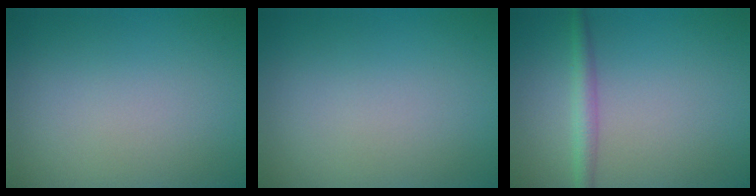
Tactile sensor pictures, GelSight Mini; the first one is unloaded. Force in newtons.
{"total": 0.0}
{"total": 2.2, "press": 2.2, "slide": 0.1}